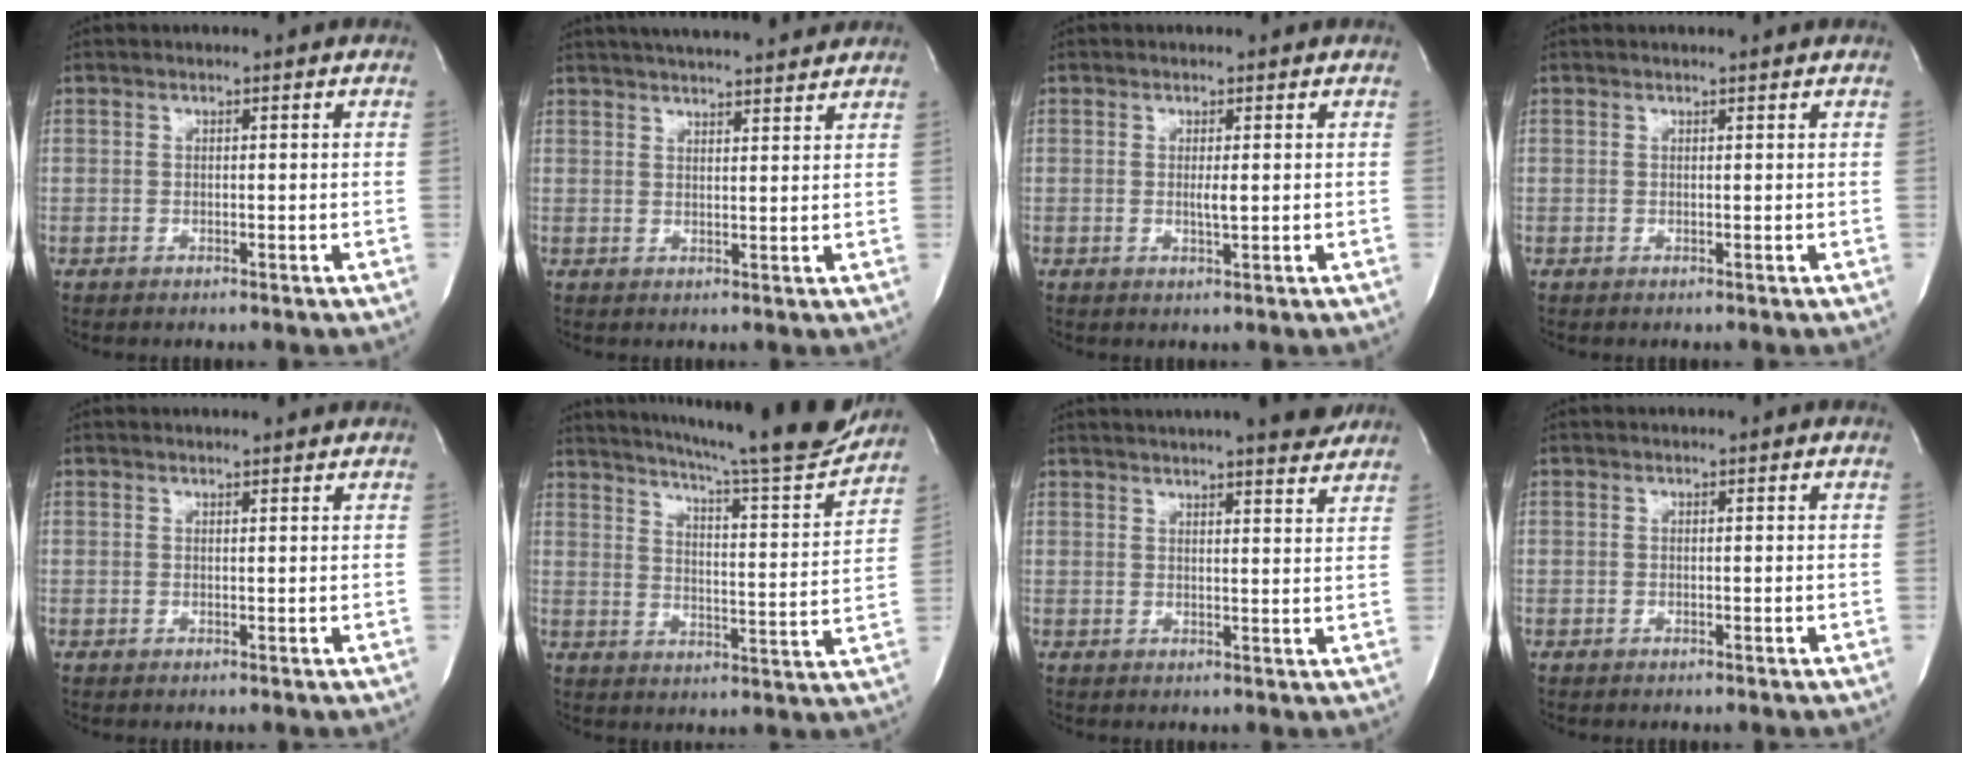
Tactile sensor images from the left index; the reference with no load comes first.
{"total": 13.2, "force": [12.0, 1.6, 5.5], "torque": [-0.090, 0.024, 0.160]}
{"total": 1.3, "force": [-0.2, 0.1, 1.3], "torque": [-0.028, -0.006, -0.004]}
{"total": 0.5, "force": [0.5, -0.1, -0.1], "torque": [-0.008, -0.007, 0.004]}
{"total": 2.4, "force": [2.4, 0.1, 0.3], "torque": [-0.009, 0.002, 0.023]}
{"total": 20.8, "force": [18.7, 0.6, 9.1], "torque": [-0.146, -0.054, 0.242]}
{"total": 12.6, "force": [11.3, 0.9, 5.6], "torque": [-0.085, 0.003, 0.139]}
{"total": 0.0}